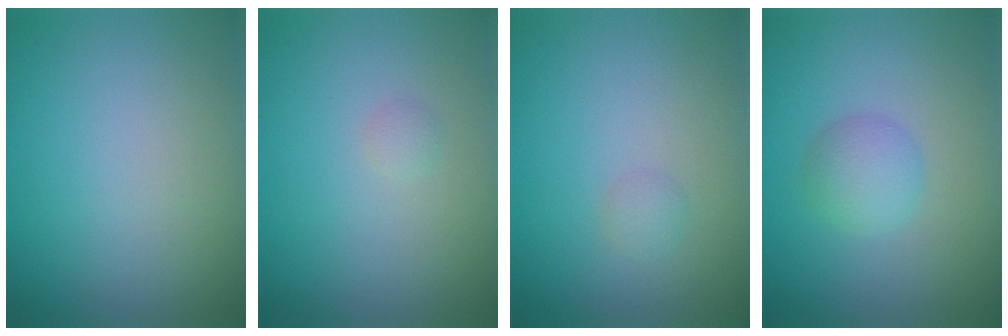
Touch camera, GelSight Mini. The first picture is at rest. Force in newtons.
{"total": 0.6, "press": 0.6, "slide": 0.0}
{"total": 0.8, "press": 0.8, "slide": 0.1}
{"total": 2.3, "press": 2.3, "slide": 0.1}